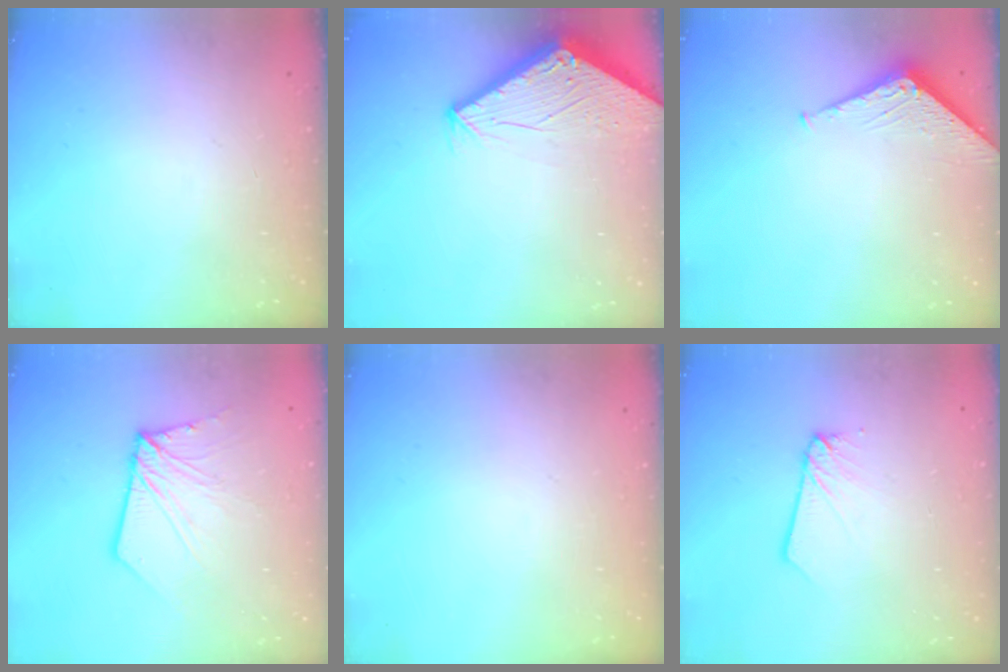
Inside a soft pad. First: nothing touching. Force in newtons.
{"total": 2.8, "press": 2.8, "slide": 0.1}
{"total": 4.1, "press": 4.1, "slide": 0.4}
{"total": 8.6, "press": 8.5, "slide": 1.0}
{"total": 0.0}
{"total": 2.5, "press": 2.5, "slide": 0.1}